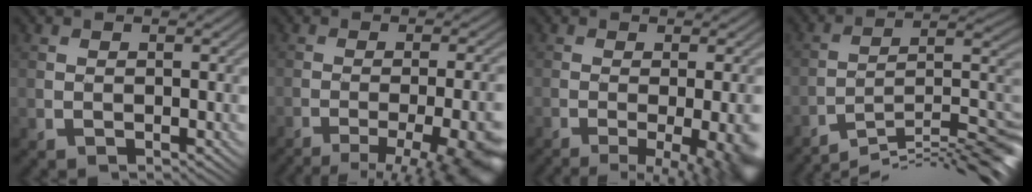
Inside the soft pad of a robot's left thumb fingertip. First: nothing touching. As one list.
[{"total": 12.8, "force": [-8.5, 3.0, 9.1], "torque": [-0.102, -0.004, -0.099]}, {"total": 10.2, "force": [-4.3, 2.7, 8.9], "torque": [-0.090, -0.013, -0.049]}, {"total": 13.0, "force": [-10.0, 2.0, 8.1], "torque": [-0.123, 0.005, -0.165]}]